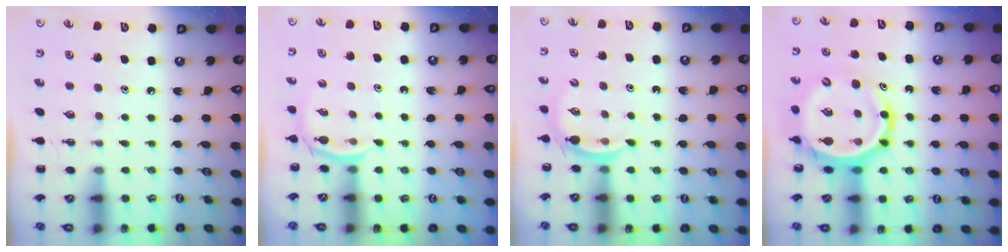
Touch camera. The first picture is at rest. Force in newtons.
{"total": 3.3, "press": 3.1, "slide": 1.2}
{"total": 3.2, "press": 3.1, "slide": 0.8}
{"total": 10.1, "press": 9.5, "slide": 3.3}